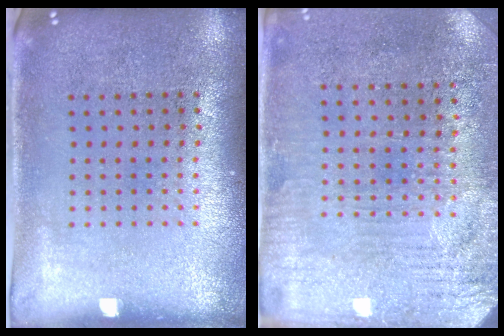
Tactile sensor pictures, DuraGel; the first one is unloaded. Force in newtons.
{"total": 3.2, "press": 2.9, "slide": 1.4}